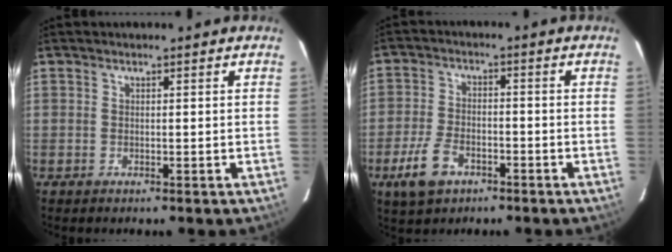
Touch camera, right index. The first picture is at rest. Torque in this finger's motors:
{"motor_torque": [-0.12, -0.07, -0.65, -0.15]}